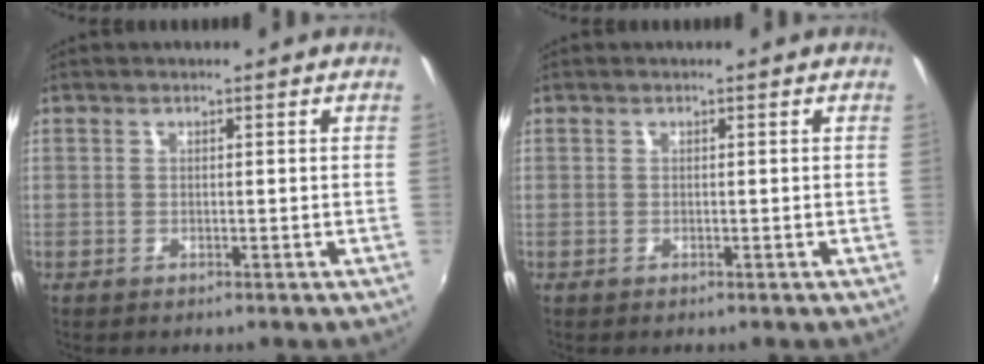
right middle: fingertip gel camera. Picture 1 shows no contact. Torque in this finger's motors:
{"motor_torque": [-0.18, -0.01, -0.02, 0.01]}